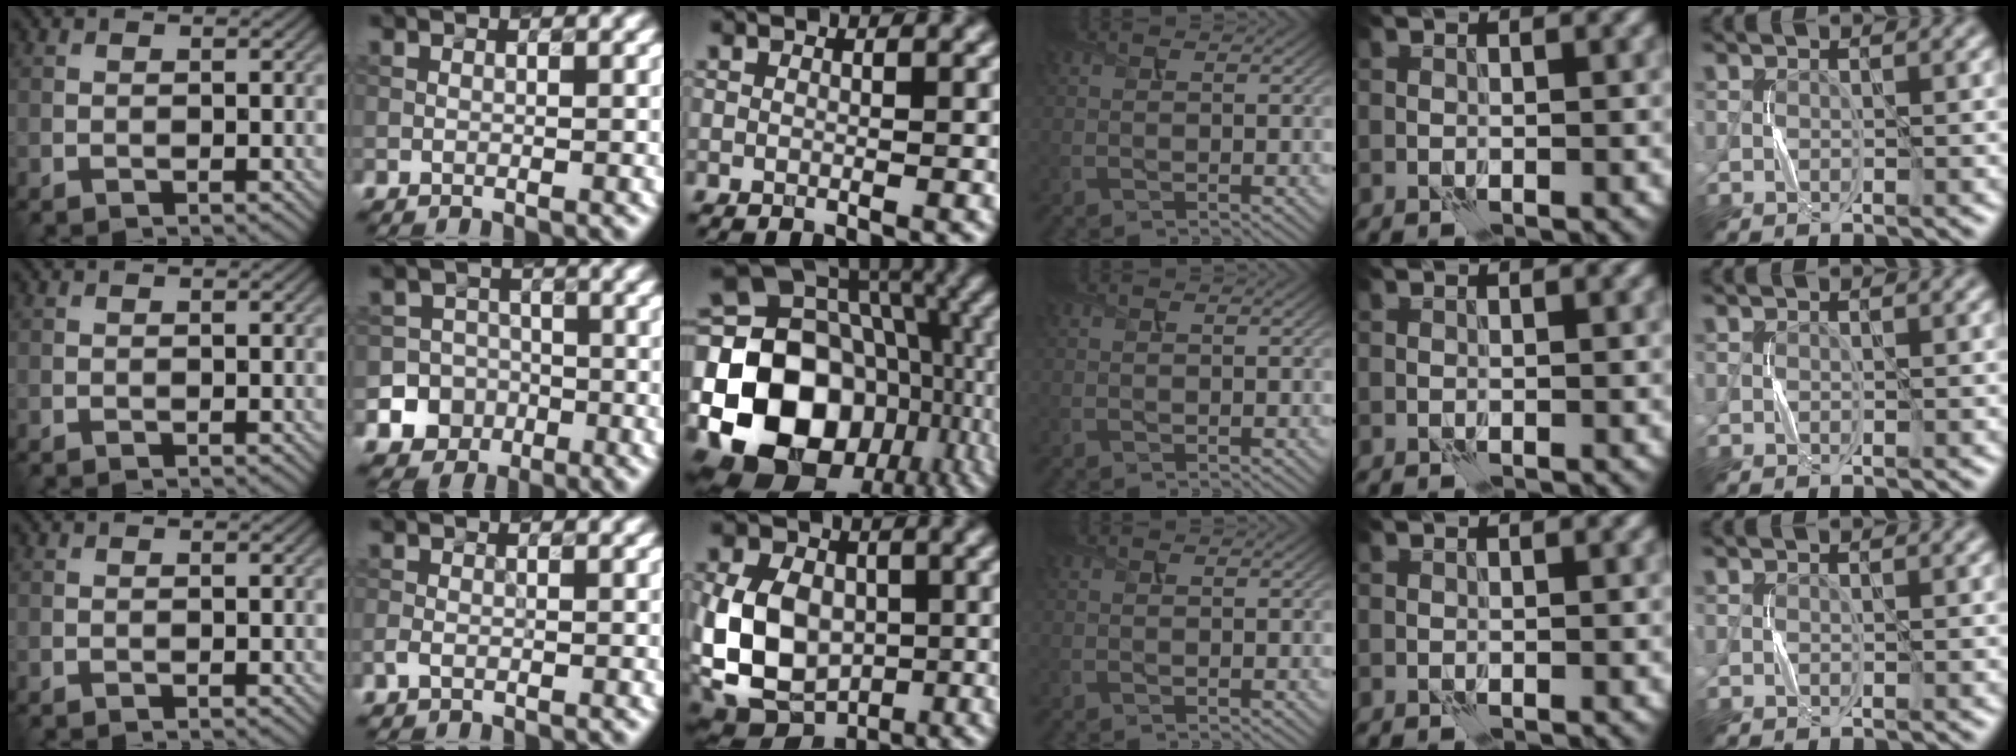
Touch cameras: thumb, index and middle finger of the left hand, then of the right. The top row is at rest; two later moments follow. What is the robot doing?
{"motion": "press", "object": "button"}